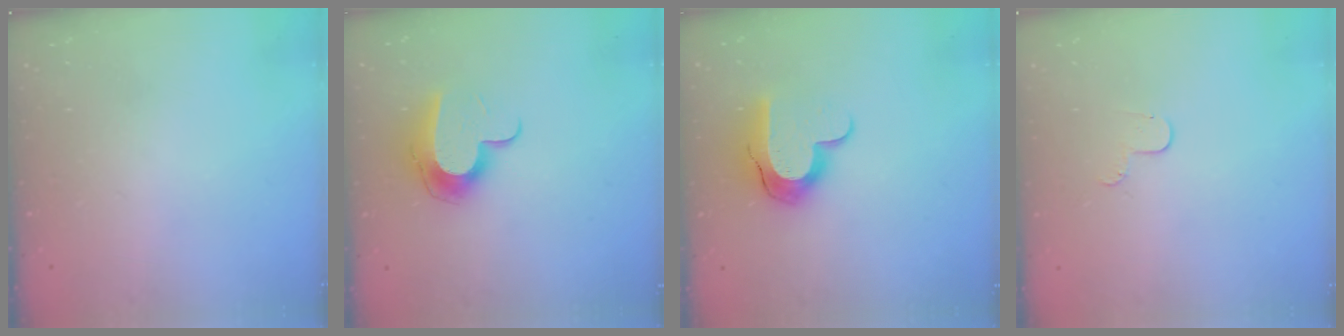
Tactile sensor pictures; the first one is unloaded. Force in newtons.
{"total": 11.5, "press": 11.5, "slide": 0.4}
{"total": 11.1, "press": 11.1, "slide": 0.8}
{"total": 4.0, "press": 4.0, "slide": 0.4}